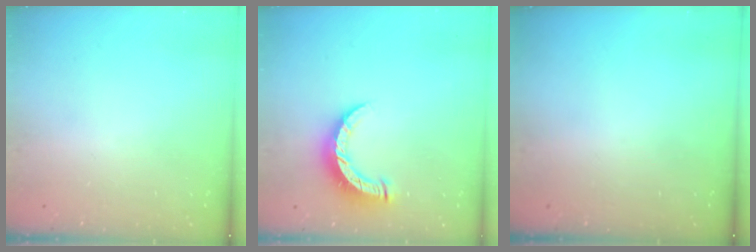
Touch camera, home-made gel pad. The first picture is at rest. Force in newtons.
{"total": 9.2, "press": 9.1, "slide": 0.6}
{"total": 0.0}